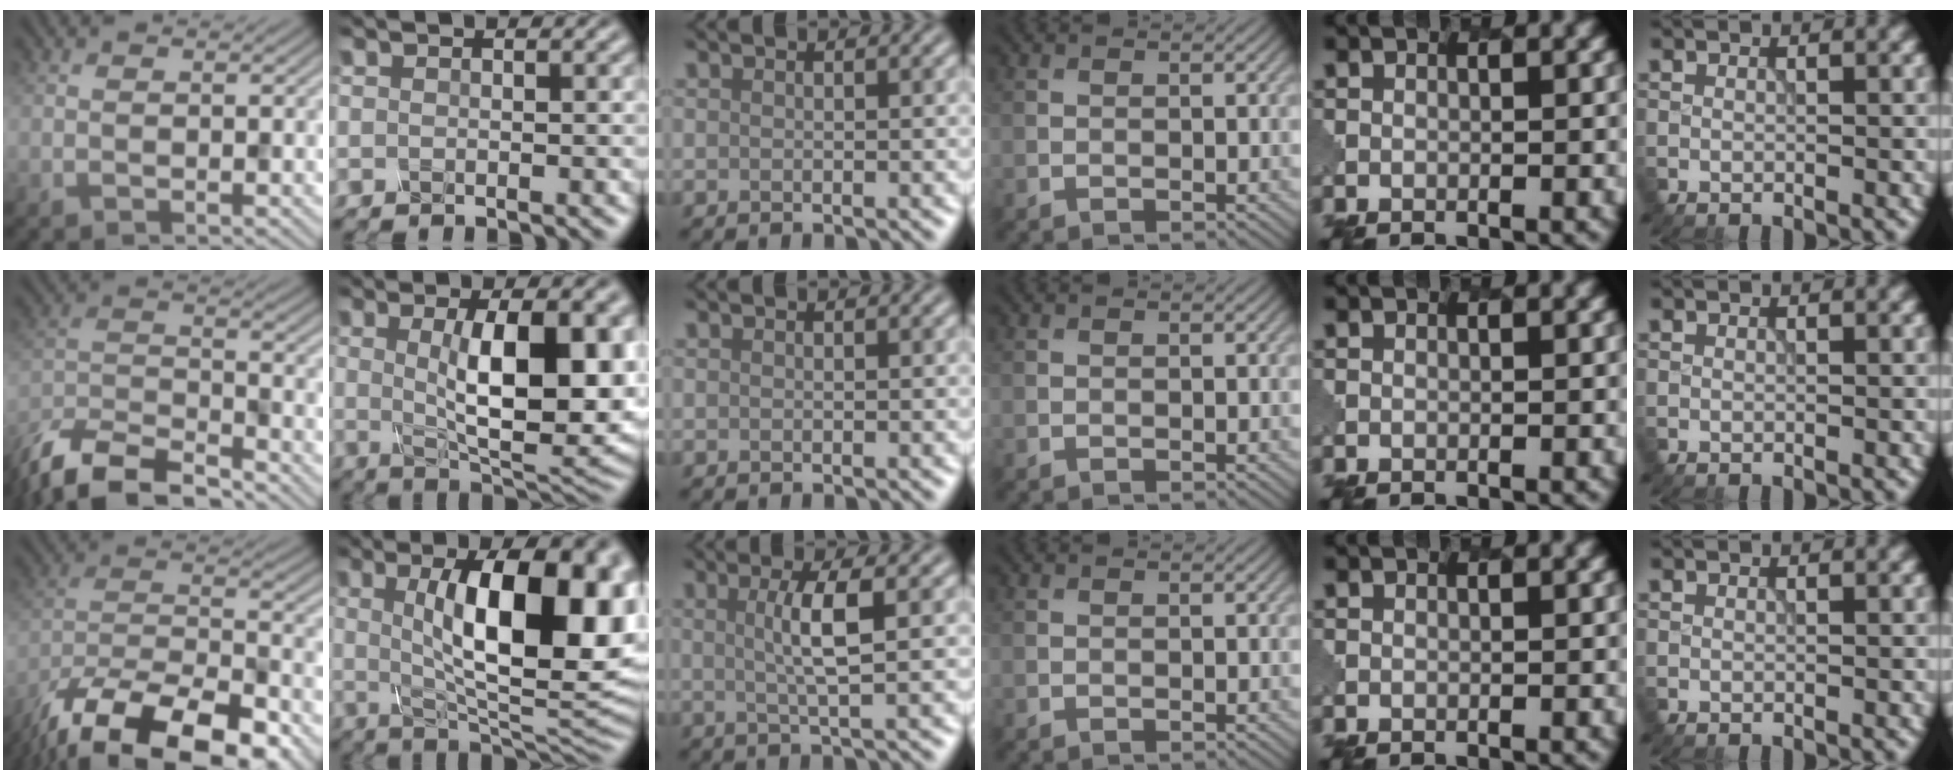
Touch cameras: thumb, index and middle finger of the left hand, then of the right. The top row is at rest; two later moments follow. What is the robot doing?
{"motion": "shake", "object": "salt shaker"}